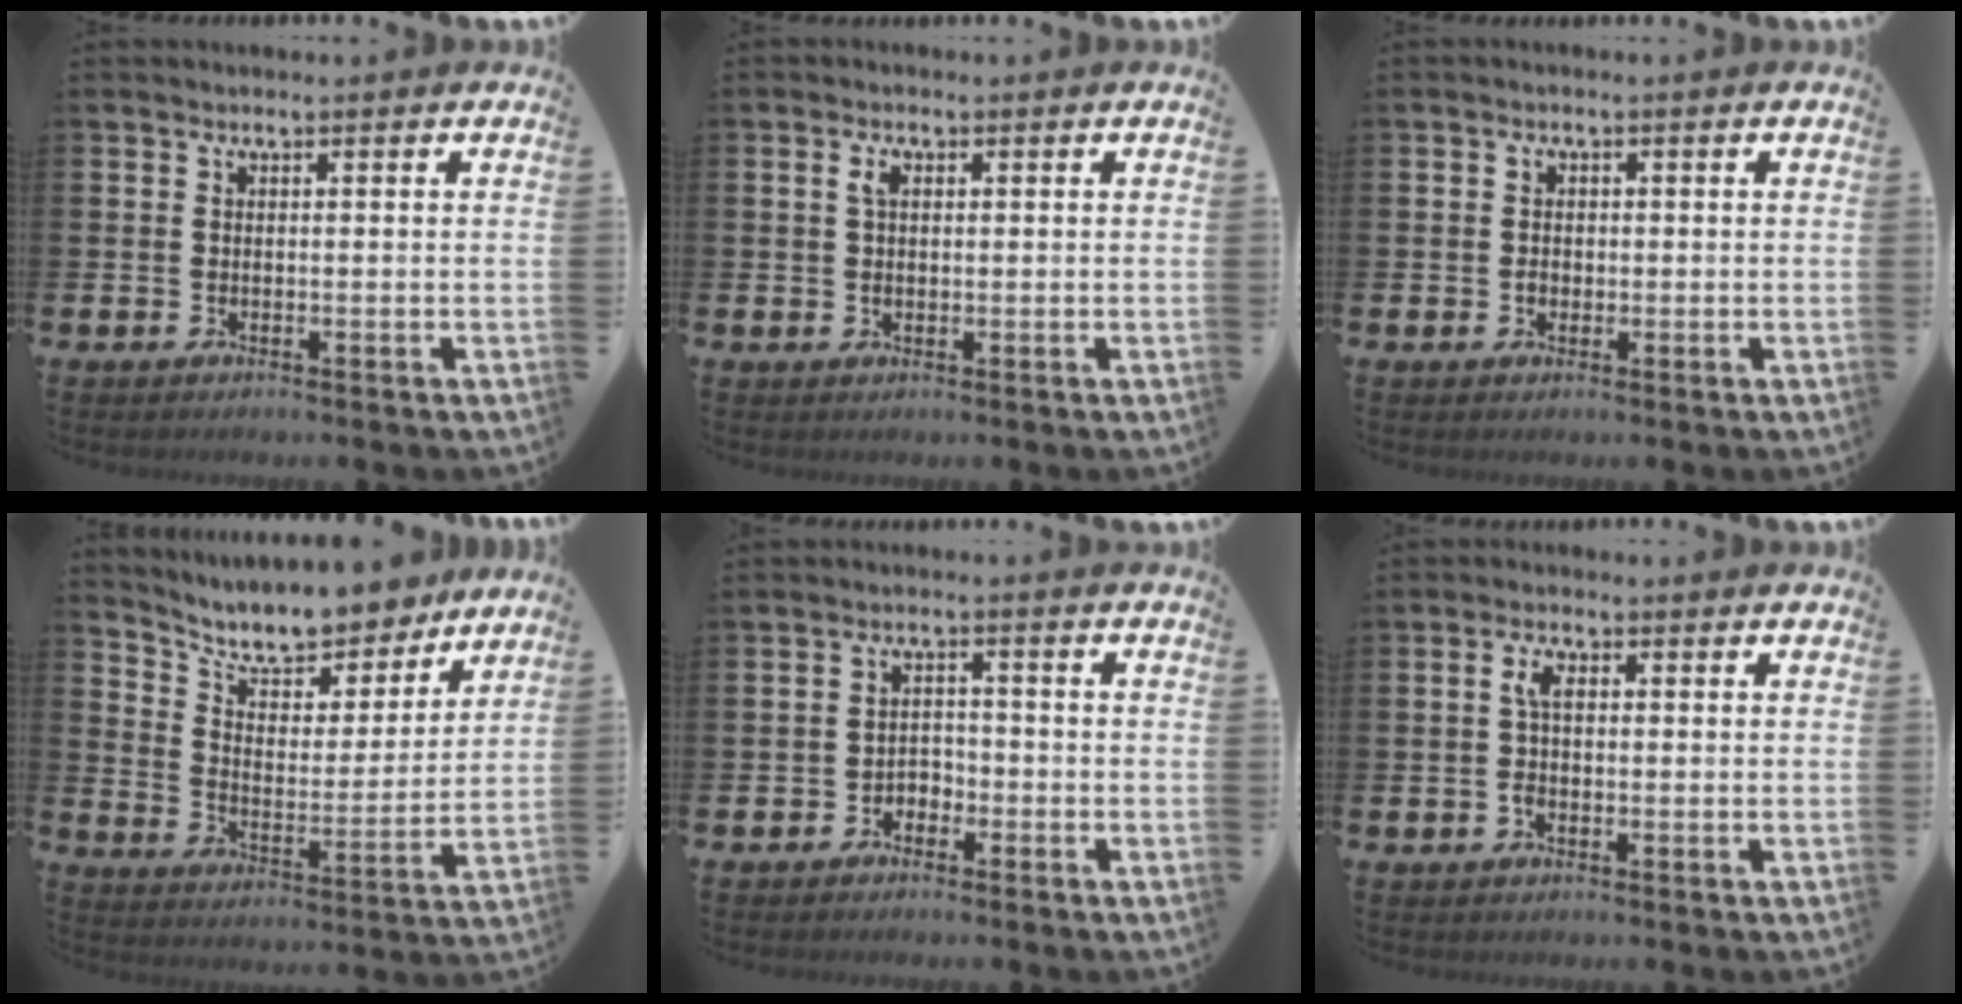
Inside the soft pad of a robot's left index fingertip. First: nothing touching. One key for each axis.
{"total": 2.0, "fx": 0.9, "fy": 1.2, "fz": 1.3, "tx": -0.017, "ty": 0.002, "tz": 0.013}
{"total": 1.5, "fx": 0.0, "fy": 1.4, "fz": 0.6, "tx": 0.004, "ty": 0.003, "tz": -0.005}
{"total": 9.9, "fx": 9.0, "fy": 3.1, "fz": 2.8, "tx": -0.081, "ty": -0.067, "tz": 0.156}
{"total": 1.4, "fx": -1.0, "fy": 0.9, "fz": 0.1, "tx": -0.001, "ty": 0.000, "tz": -0.024}
{"total": 3.1, "fx": 0.3, "fy": 1.6, "fz": 2.7, "tx": -0.038, "ty": 0.002, "tz": -0.002}